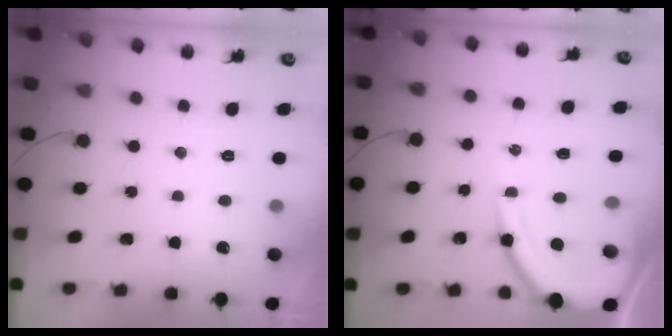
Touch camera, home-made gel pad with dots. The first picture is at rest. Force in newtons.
{"total": 13.1, "press": 13.1, "slide": 1.2}